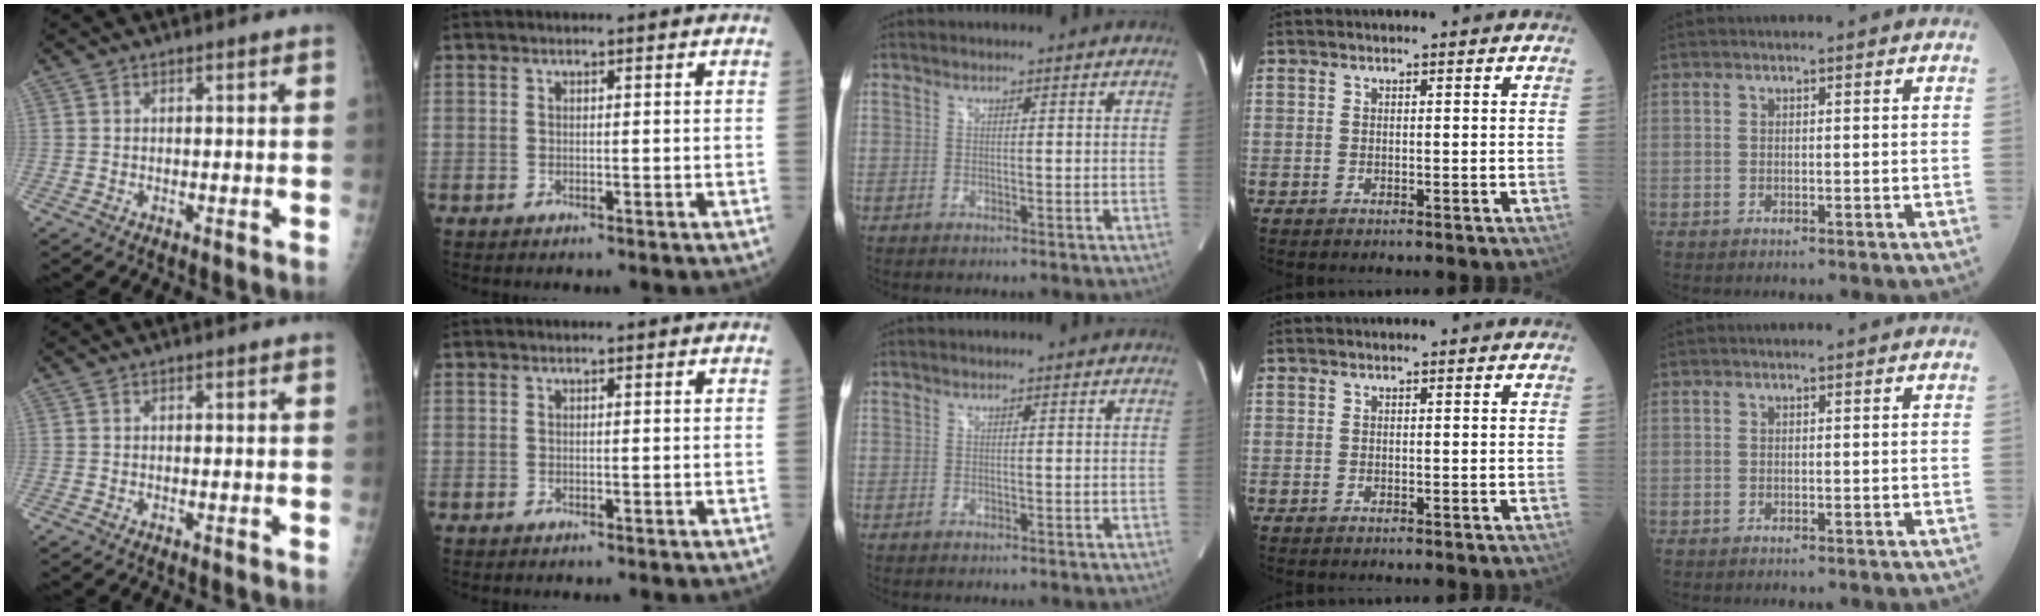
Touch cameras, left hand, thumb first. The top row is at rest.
{}